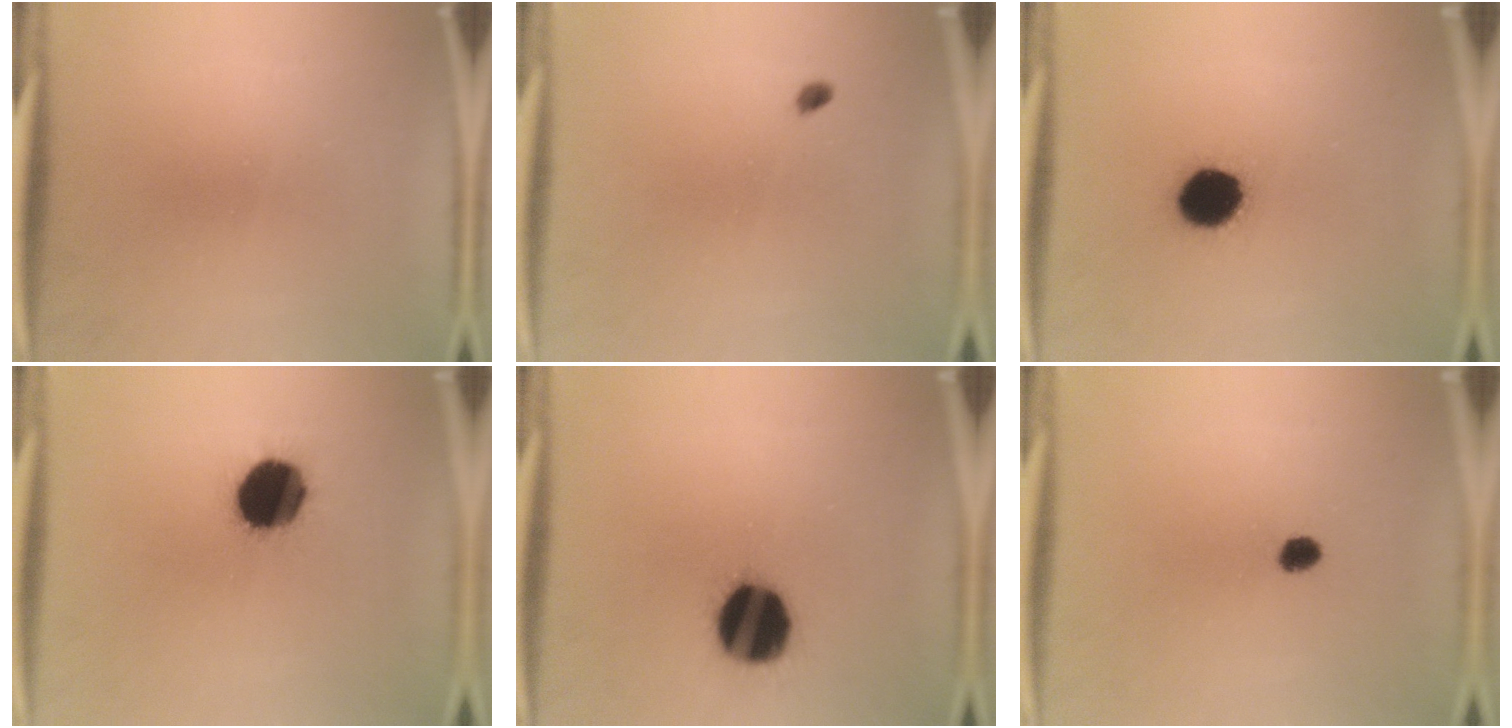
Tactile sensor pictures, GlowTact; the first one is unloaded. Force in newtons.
{"total": 1.6}
{"total": 11.6}
{"total": 14.9}
{"total": 17.1}
{"total": 2.3}